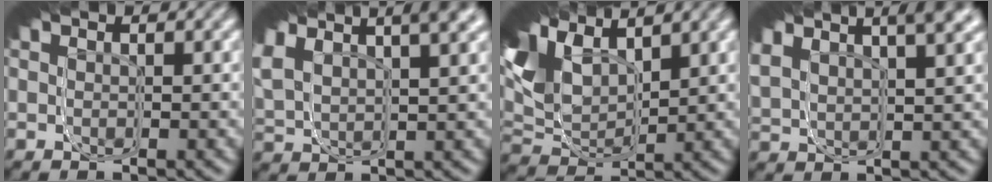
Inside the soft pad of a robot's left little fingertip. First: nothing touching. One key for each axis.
{"total": 7.0, "fx": 2.9, "fy": 4.3, "fz": 4.6, "tx": -0.100, "ty": 0.014, "tz": 0.039}
{"total": 11.6, "fx": 2.2, "fy": 7.8, "fz": 8.4, "tx": -0.136, "ty": 0.014, "tz": 0.020}
{"total": 5.5, "fx": 2.9, "fy": 3.1, "fz": 3.5, "tx": -0.076, "ty": 0.020, "tz": 0.038}